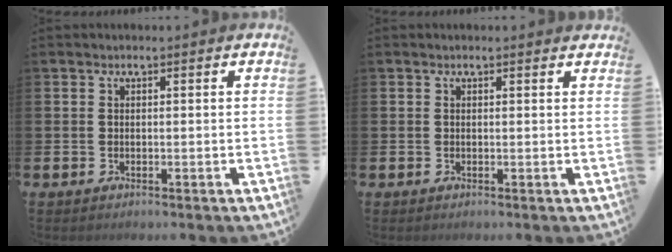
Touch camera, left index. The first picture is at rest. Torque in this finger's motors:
{"motor_torque": [0.60, -0.90, 0.12, -0.01]}